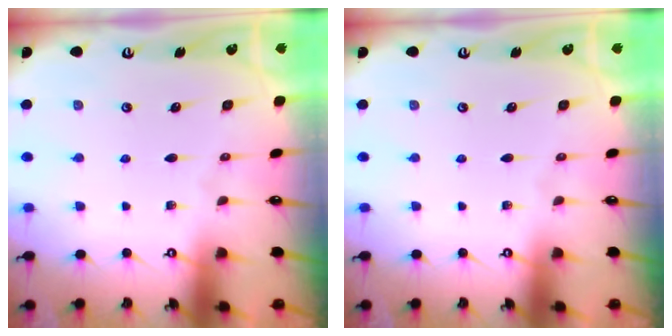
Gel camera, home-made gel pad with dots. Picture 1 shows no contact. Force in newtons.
{"total": 0.0}